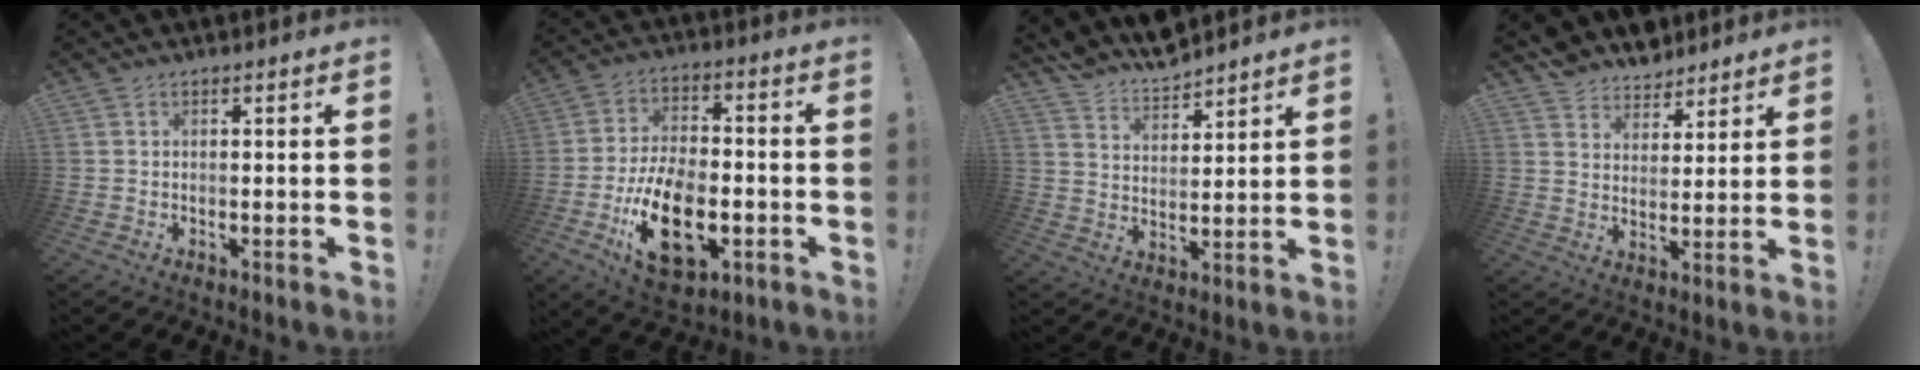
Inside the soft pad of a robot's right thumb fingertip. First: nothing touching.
{"total": 20.1, "force": [-7.3, 11.6, 14.7], "torque": [-0.261, 0.043, -0.114]}
{"total": 7.8, "force": [7.3, 2.2, 1.4], "torque": [-0.037, -0.065, 0.137]}
{"total": 7.0, "force": [6.1, 3.5, 0.0], "torque": [-0.002, -0.059, 0.117]}